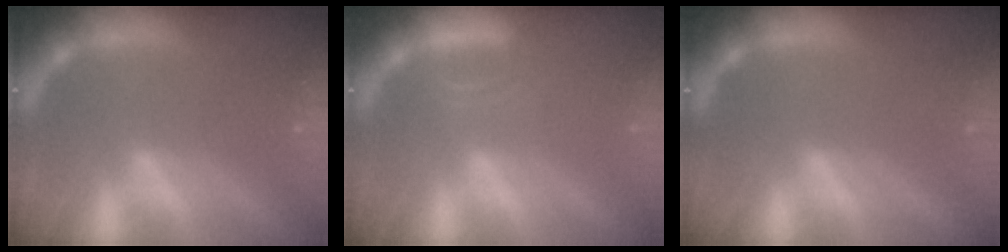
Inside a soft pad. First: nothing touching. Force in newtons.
{"total": 1.9}
{"total": 0.0}